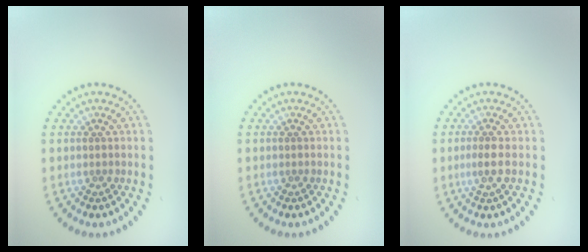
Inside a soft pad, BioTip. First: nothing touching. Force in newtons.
{"total": 0.0}
{"total": 1.3, "press": 1.2, "slide": 0.5}